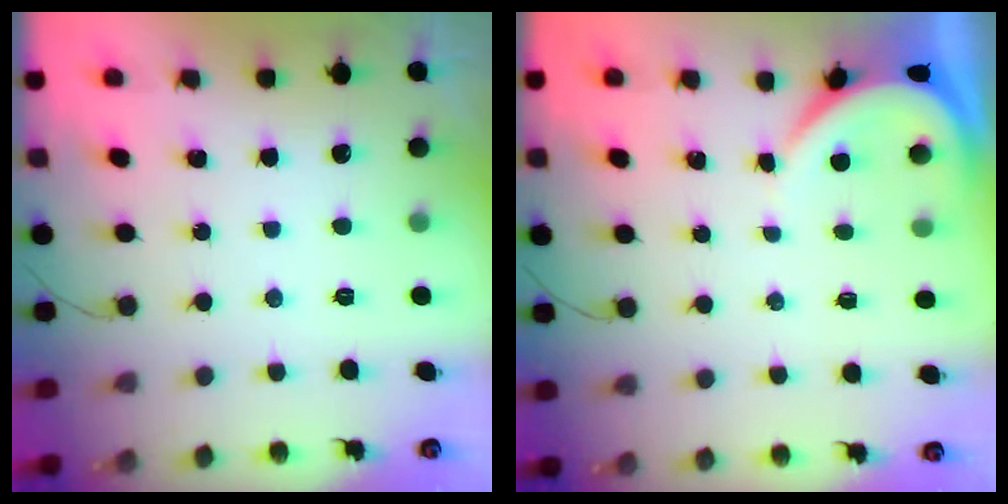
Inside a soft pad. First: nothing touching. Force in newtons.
{"total": 3.7, "press": 3.6, "slide": 0.2}